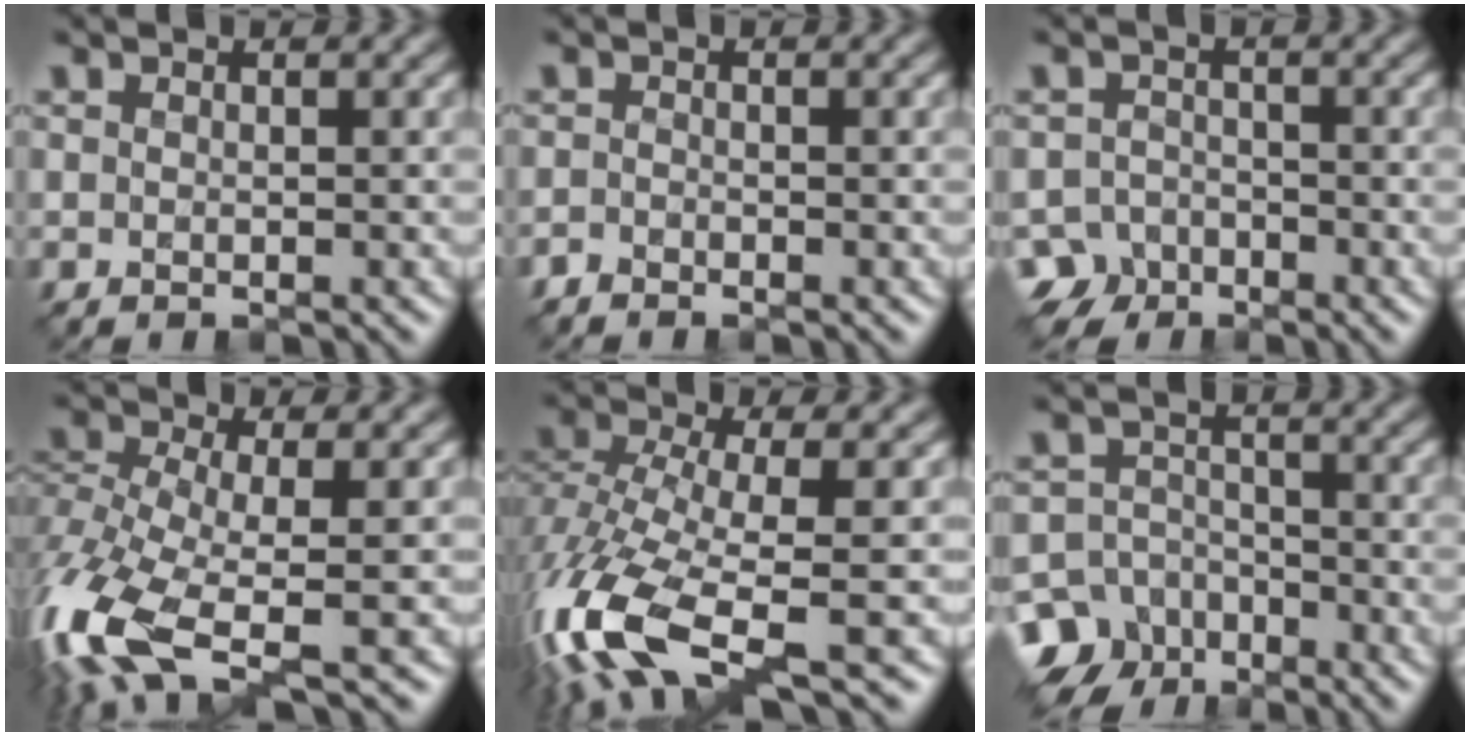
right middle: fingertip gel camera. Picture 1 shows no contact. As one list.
[{"total": 0.8, "force": [-0.8, 0.3, 0.1], "torque": [0.001, -0.002, -0.018]}, {"total": 4.7, "force": [-3.4, 3.1, 0.8], "torque": [0.001, -0.003, -0.060]}, {"total": 10.6, "force": [-4.8, 4.0, 8.5], "torque": [-0.208, -0.019, -0.096]}, {"total": 12.1, "force": [-5.3, 4.4, 10.0], "torque": [-0.232, -0.022, -0.096]}, {"total": 8.4, "force": [-5.6, 5.9, 2.0], "torque": [-0.029, -0.013, -0.112]}]